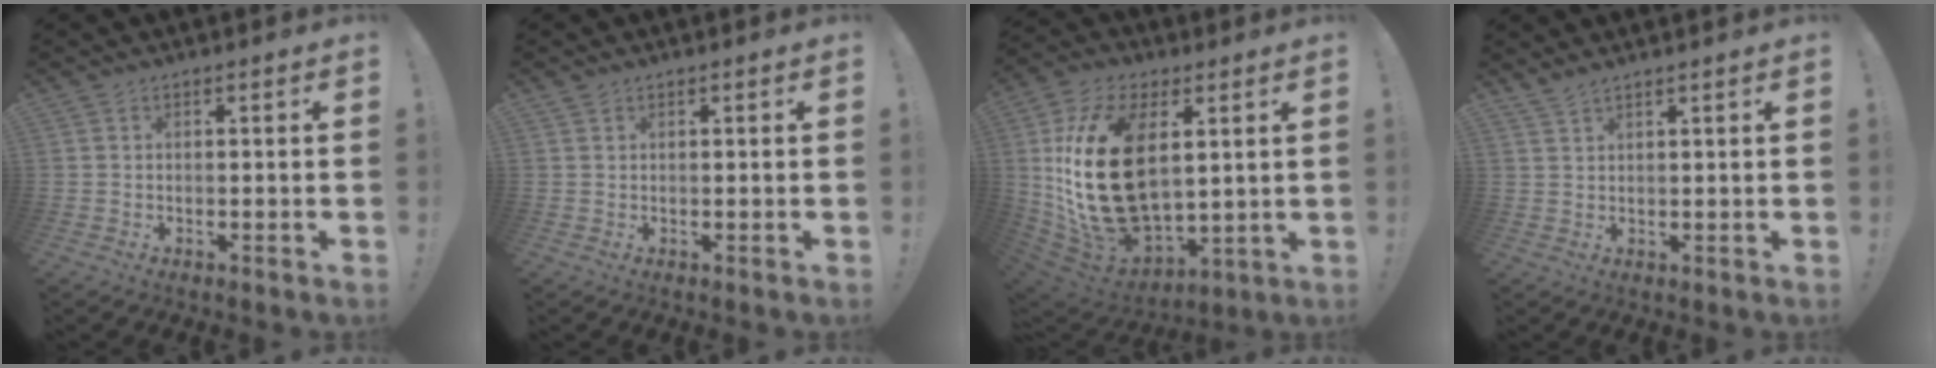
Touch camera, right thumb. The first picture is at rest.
{"total": 0.6, "force": [0.5, 0.2, 0.1], "torque": [-0.001, -0.001, 0.009]}
{"total": 27.4, "force": [4.7, 16.4, 21.4], "torque": [-0.437, -0.029, 0.090]}
{"total": 2.1, "force": [1.9, -0.2, 0.9], "torque": [-0.026, -0.009, 0.035]}